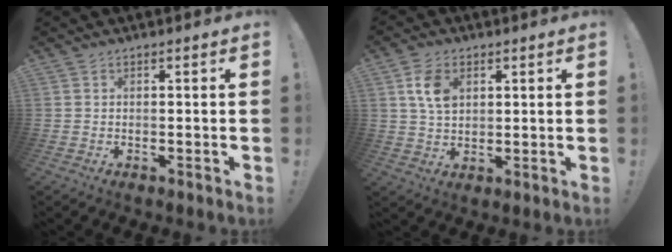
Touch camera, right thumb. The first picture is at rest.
{"total": 8.2, "force": [2.8, 5.5, 5.3], "torque": [-0.099, 0.004, 0.054]}